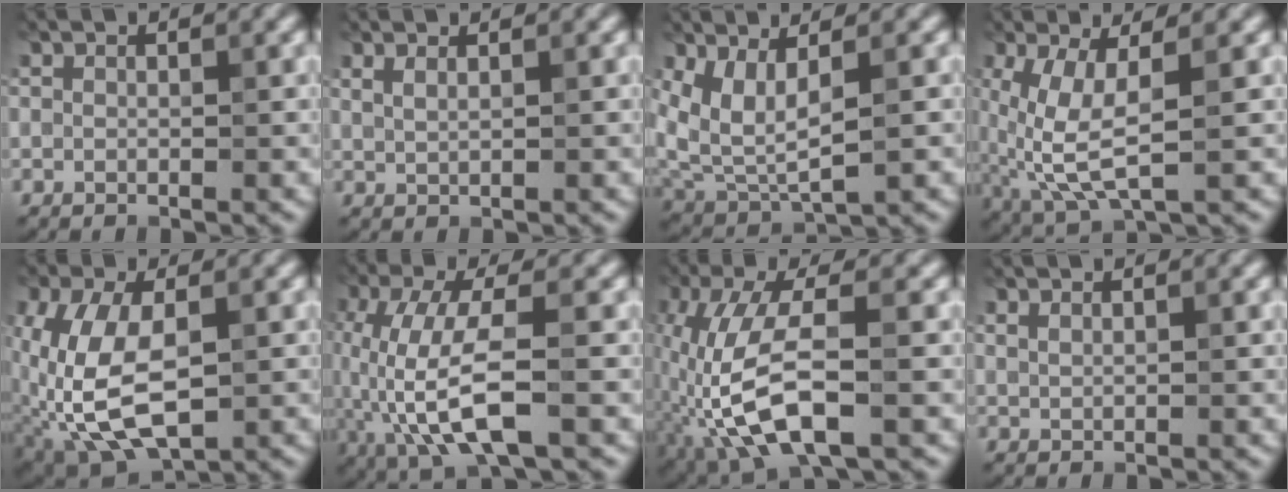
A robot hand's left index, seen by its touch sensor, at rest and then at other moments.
{"total": 0.9, "force": [0.6, 0.2, 0.7], "torque": [-0.016, -0.003, 0.011]}
{"total": 4.7, "force": [1.1, 2.3, 3.9], "torque": [-0.095, -0.016, 0.031]}
{"total": 6.4, "force": [-0.1, 2.4, 5.9], "torque": [-0.152, -0.014, 0.002]}
{"total": 9.8, "force": [-1.6, 5.5, 7.9], "torque": [-0.191, -0.011, -0.032]}
{"total": 7.6, "force": [-2.4, 2.4, 6.8], "torque": [-0.152, 0.002, -0.050]}
{"total": 9.0, "force": [-3.4, 3.2, 7.7], "torque": [-0.179, 0.004, -0.074]}
{"total": 0.6, "force": [0.4, 0.1, 0.3], "torque": [-0.013, -0.003, 0.010]}